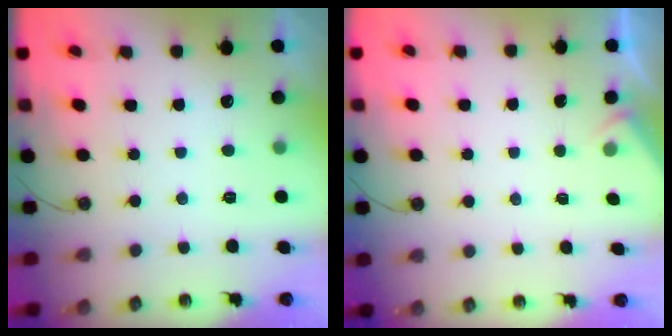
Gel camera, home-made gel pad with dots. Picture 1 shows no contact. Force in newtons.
{"total": 1.8, "press": 1.8, "slide": 0.4}